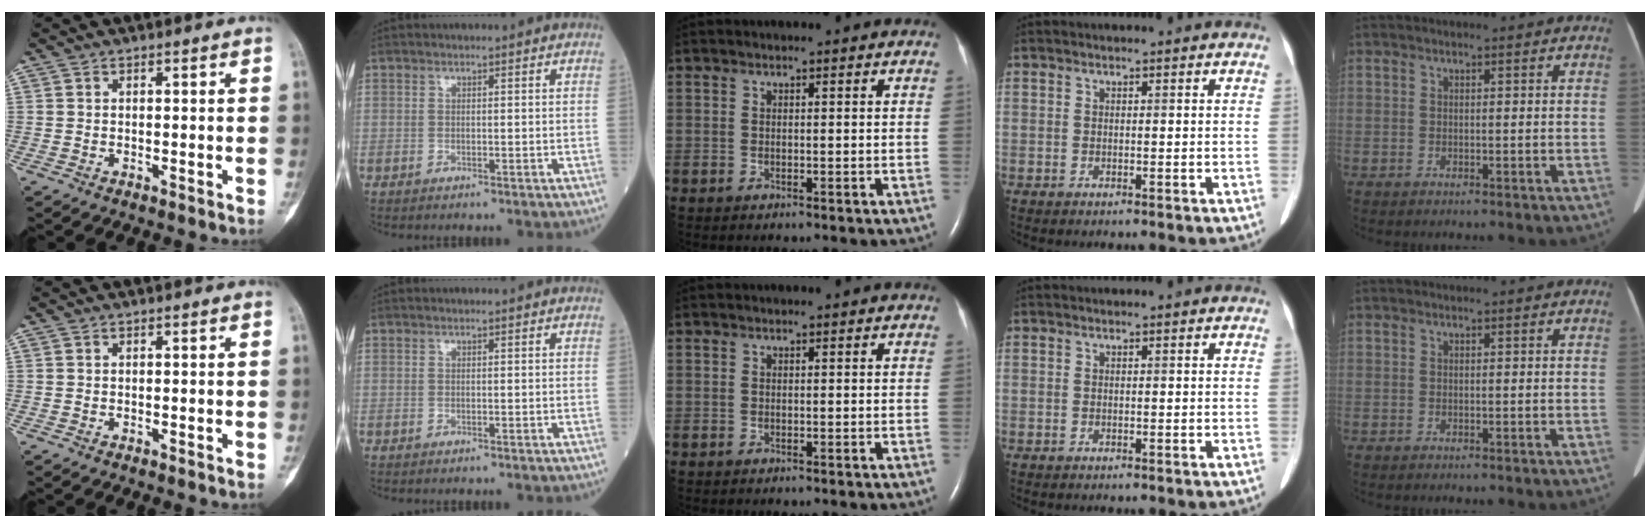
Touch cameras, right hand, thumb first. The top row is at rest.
{}